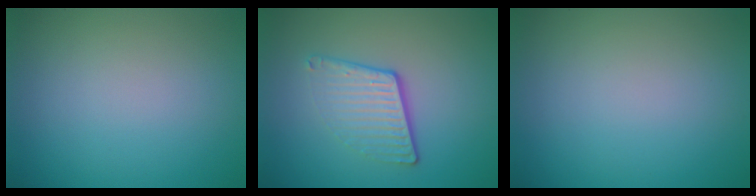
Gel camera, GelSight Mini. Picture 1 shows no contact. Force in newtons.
{"total": 4.0, "press": 2.7, "slide": 2.9}
{"total": 0.0}